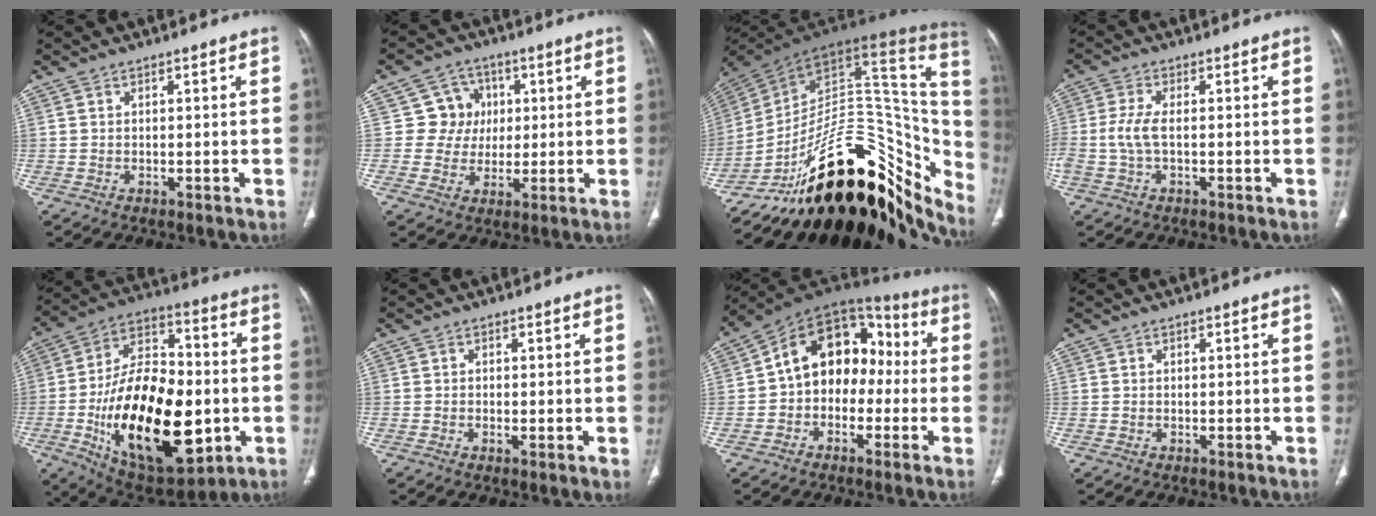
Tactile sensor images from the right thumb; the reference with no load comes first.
{"total": 7.5, "force": [1.4, 7.3, 1.1], "torque": [0.030, 0.010, 0.017]}
{"total": 38.0, "force": [-16.8, 20.3, 27.4], "torque": [-0.279, 0.081, -0.238]}
{"total": 4.4, "force": [-0.5, 1.7, 4.1], "torque": [-0.117, 0.002, -0.016]}
{"total": 30.5, "force": [-5.9, 16.0, 25.3], "torque": [-0.417, 0.005, -0.075]}
{"total": 1.5, "force": [-0.1, 0.5, 1.4], "torque": [-0.028, -0.005, -0.003]}
{"total": 15.2, "force": [-0.5, 11.3, 10.2], "torque": [-0.107, 0.056, -0.026]}
{"total": 0.0}